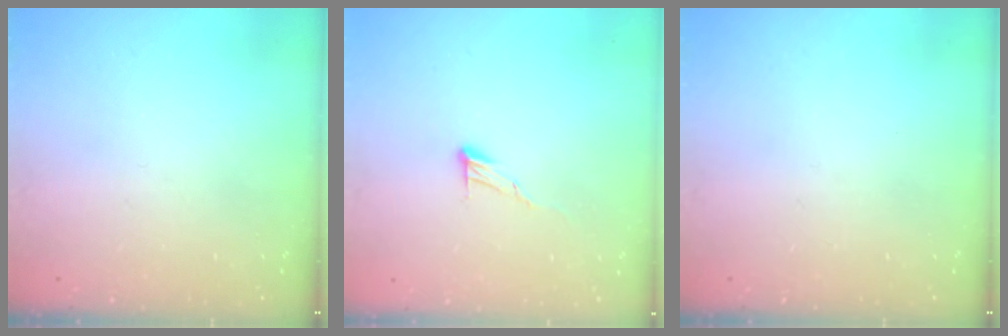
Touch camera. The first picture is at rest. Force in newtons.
{"total": 6.5, "press": 6.5, "slide": 0.4}
{"total": 0.0}